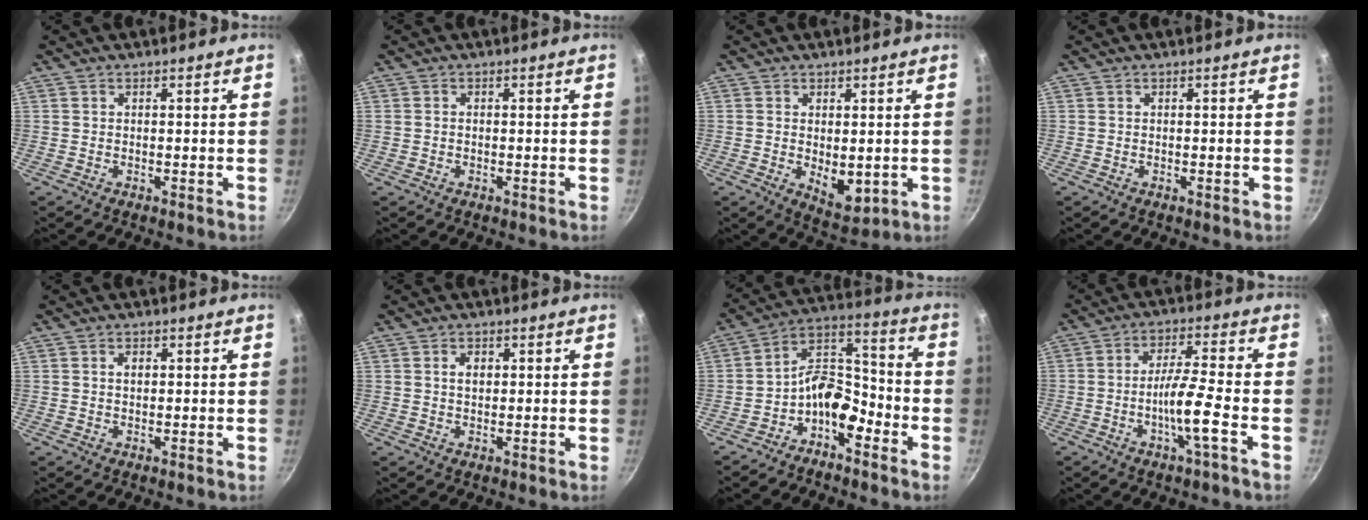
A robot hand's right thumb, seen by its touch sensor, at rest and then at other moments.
{"total": 0.6, "force": [-0.1, 0.5, 0.2], "torque": [-0.003, 0.003, -0.001]}
{"total": 6.4, "force": [-0.2, 3.6, 5.3], "torque": [-0.068, -0.018, 0.009]}
{"total": 0.0}
{"total": 1.9, "force": [0.4, 1.3, 1.3], "torque": [-0.013, 0.004, 0.007]}
{"total": 2.7, "force": [0.6, 1.9, 1.9], "torque": [-0.020, 0.002, 0.010]}
{"total": 10.2, "force": [-5.3, 5.8, 6.5], "torque": [-0.090, 0.075, -0.107]}
{"total": 7.9, "force": [-3.1, 0.6, 7.2], "torque": [-0.132, 0.029, -0.058]}